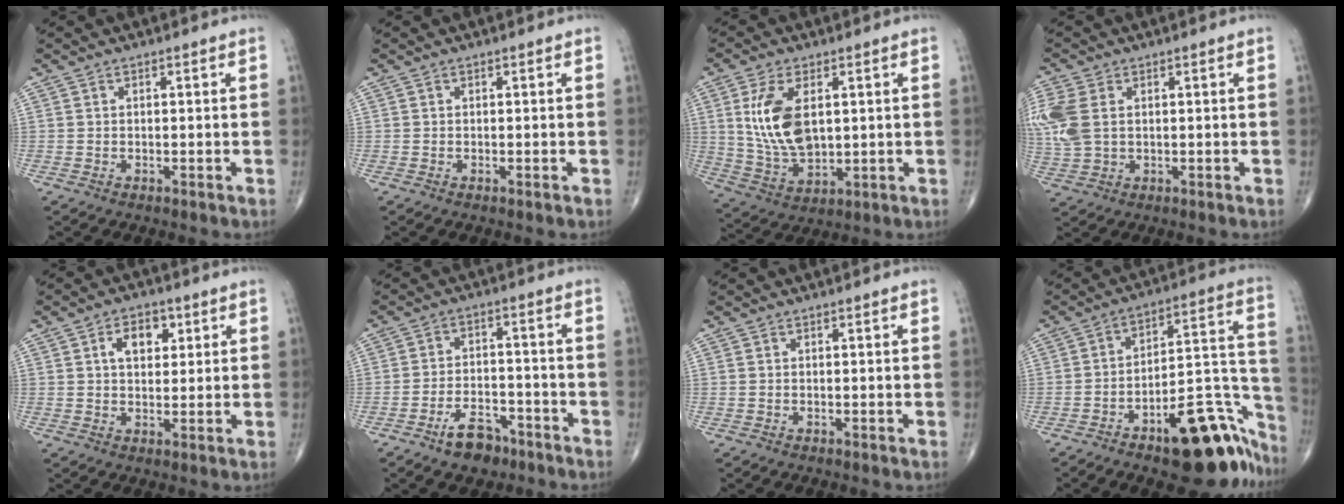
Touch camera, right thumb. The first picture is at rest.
{"total": 0.0}
{"total": 12.4, "force": [2.6, 6.8, 10.0], "torque": [-0.191, -0.016, 0.061]}
{"total": 9.3, "force": [1.7, 6.2, 6.7], "torque": [-0.183, 0.007, 0.041]}
{"total": 6.1, "force": [2.1, 4.0, 4.2], "torque": [-0.041, -0.002, 0.030]}
{"total": 7.2, "force": [-4.9, 3.9, 3.6], "torque": [-0.044, 0.037, -0.080]}
{"total": 0.0}
{"total": 23.0, "force": [-12.9, 9.2, 16.7], "torque": [-0.123, 0.112, -0.176]}